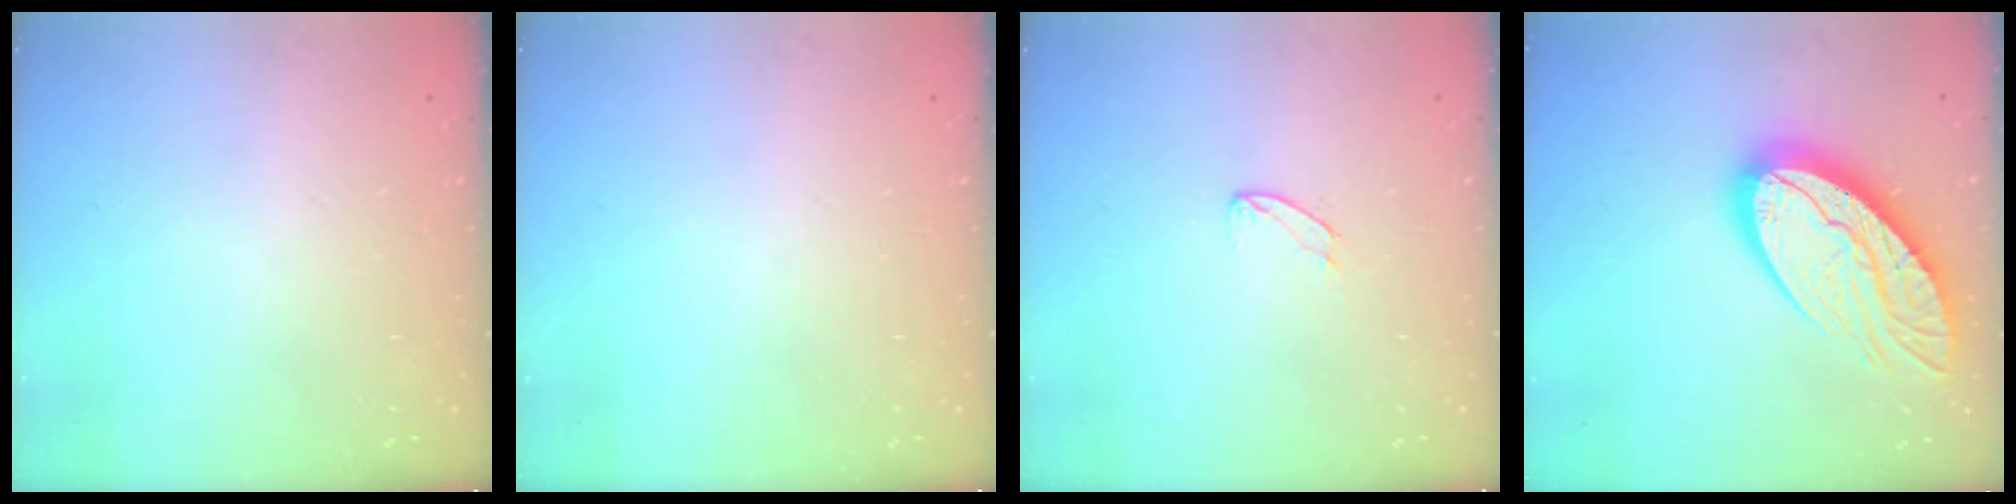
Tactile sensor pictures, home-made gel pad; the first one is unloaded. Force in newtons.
{"total": 0.0}
{"total": 5.7, "press": 5.7, "slide": 0.5}
{"total": 20.2, "press": 20.1, "slide": 1.8}